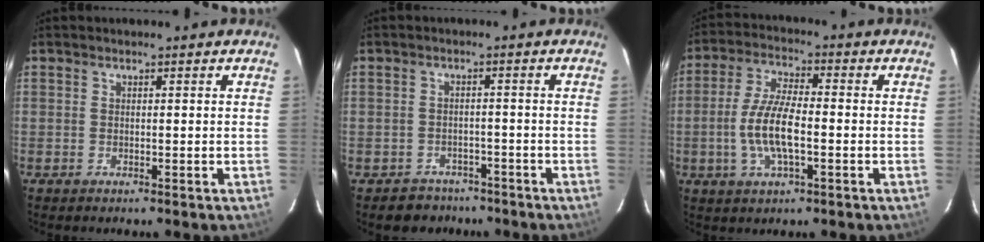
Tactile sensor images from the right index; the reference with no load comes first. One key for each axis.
{"total": 5.5, "fx": -4.1, "fy": 3.6, "fz": -0.2, "tx": -0.006, "ty": 0.029, "tz": -0.059}
{"total": 9.6, "fx": -2.1, "fy": 3.2, "fz": 8.9, "tx": -0.182, "ty": 0.000, "tz": -0.043}